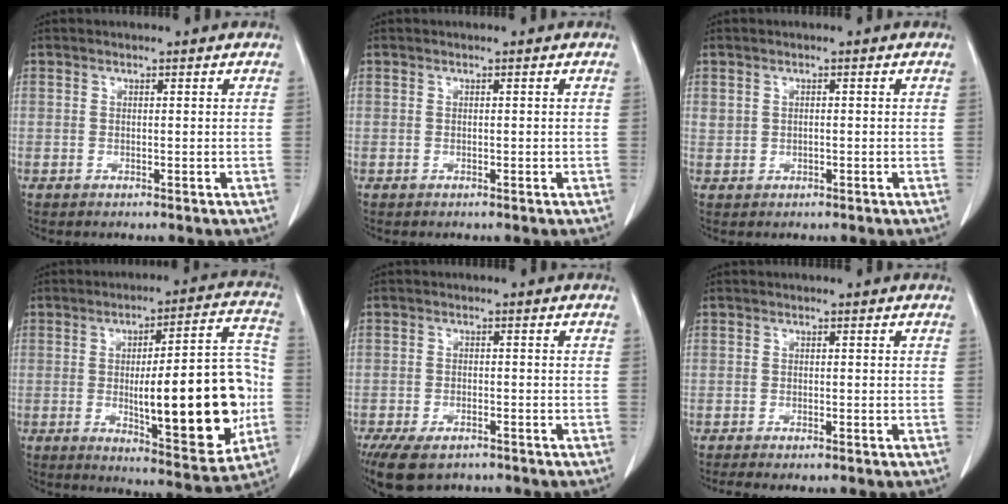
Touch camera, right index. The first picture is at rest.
{"total": 0.0}
{"total": 1.1, "force": [0.4, 0.9, 0.6], "torque": [-0.014, 0.007, 0.011]}
{"total": 20.6, "force": [-2.6, 4.5, 20.0], "torque": [-0.264, 0.012, -0.027]}
{"total": 7.9, "force": [-5.7, 3.5, 4.2], "torque": [-0.074, -0.009, -0.090]}
{"total": 1.5, "force": [-1.1, 0.3, 1.1], "torque": [-0.020, -0.004, -0.019]}